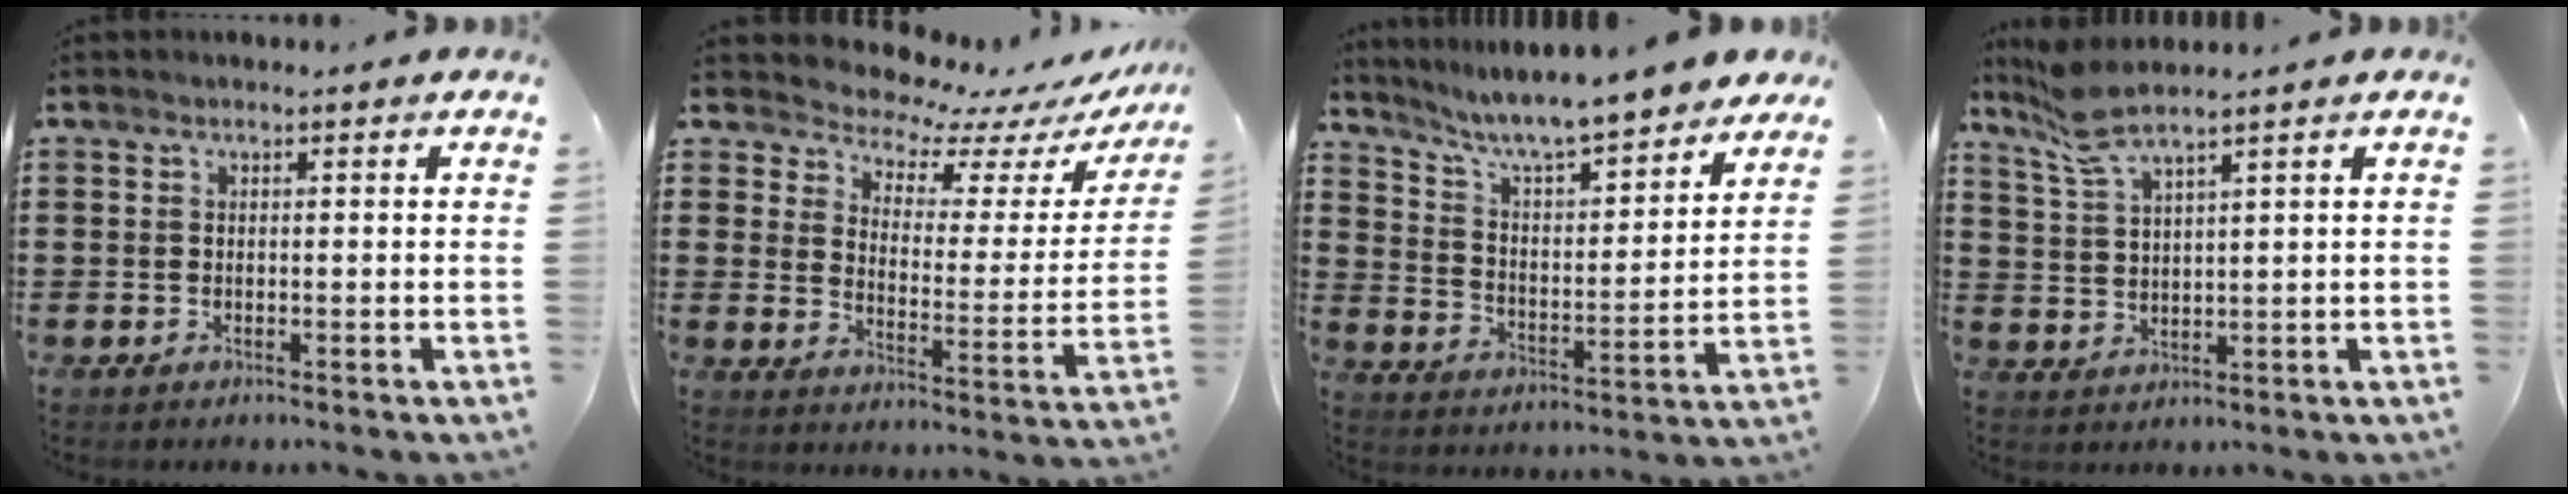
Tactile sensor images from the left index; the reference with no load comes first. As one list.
[{"total": 5.7, "force": [5.5, 1.3, 0.7], "torque": [-0.040, -0.049, 0.092]}, {"total": 7.2, "force": [6.6, 0.0, 2.9], "torque": [-0.084, -0.046, 0.109]}, {"total": 5.4, "force": [4.3, 0.6, 3.3], "torque": [-0.078, -0.004, 0.078]}]